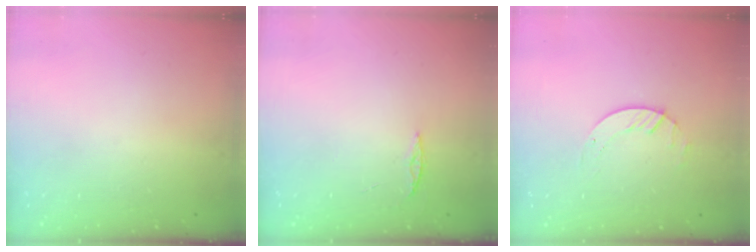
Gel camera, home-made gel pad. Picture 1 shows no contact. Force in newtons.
{"total": 2.4, "press": 2.4, "slide": 0.2}
{"total": 2.7, "press": 2.7, "slide": 0.3}